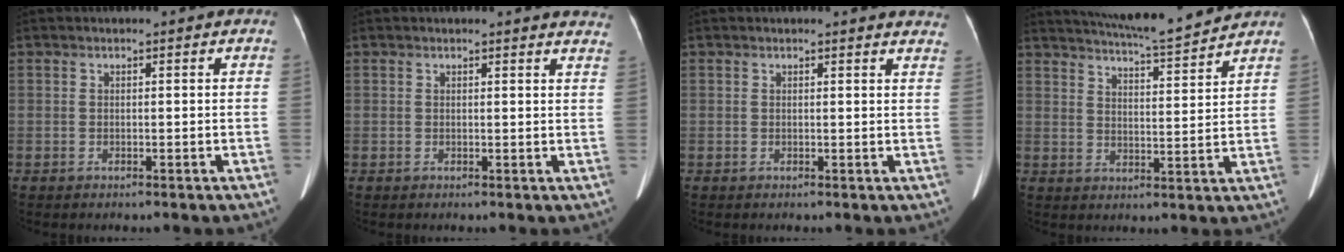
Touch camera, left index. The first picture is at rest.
{"total": 6.4, "force": [6.3, 0.6, 0.9], "torque": [0.008, -0.027, 0.034]}
{"total": 6.0, "force": [5.9, 0.7, 0.9], "torque": [0.008, -0.021, 0.031]}
{"total": 12.5, "force": [11.7, 0.0, 4.5], "torque": [-0.077, 0.002, 0.169]}